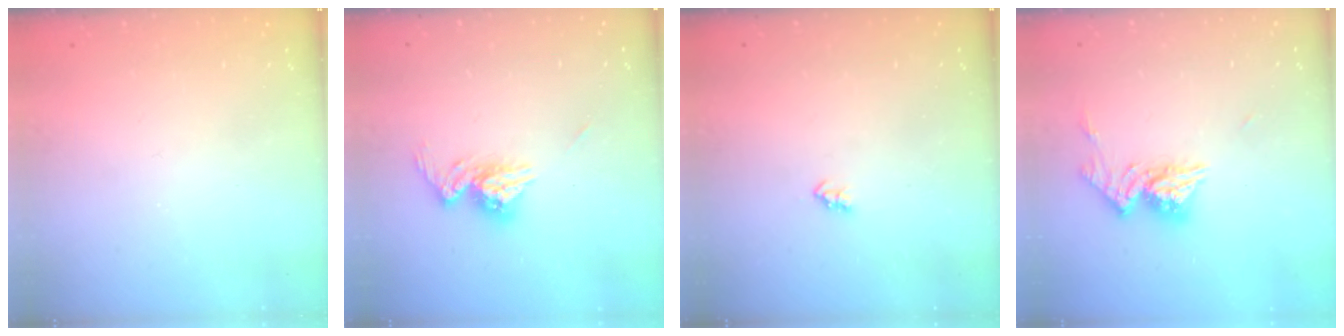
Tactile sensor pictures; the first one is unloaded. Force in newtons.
{"total": 10.6, "press": 10.5, "slide": 1.0}
{"total": 2.4, "press": 2.4, "slide": 0.4}
{"total": 10.6, "press": 10.5, "slide": 0.9}